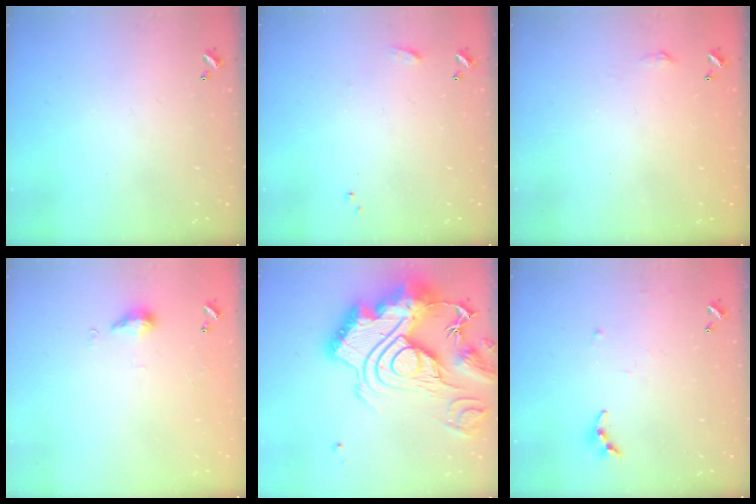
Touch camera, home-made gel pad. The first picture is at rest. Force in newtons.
{"total": 5.5, "press": 5.5, "slide": 0.7}
{"total": 2.3, "press": 2.3, "slide": 0.4}
{"total": 4.9, "press": 4.9, "slide": 0.6}
{"total": 0.7, "press": 0.7, "slide": 0.0}
{"total": 6.0, "press": 6.0, "slide": 0.4}